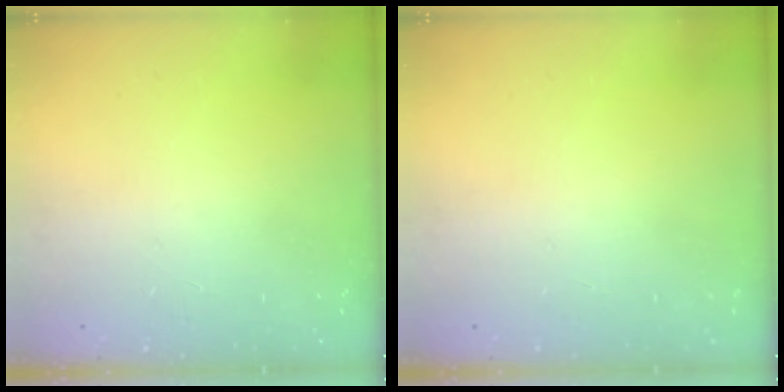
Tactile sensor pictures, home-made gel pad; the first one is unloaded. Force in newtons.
{"total": 0.0}